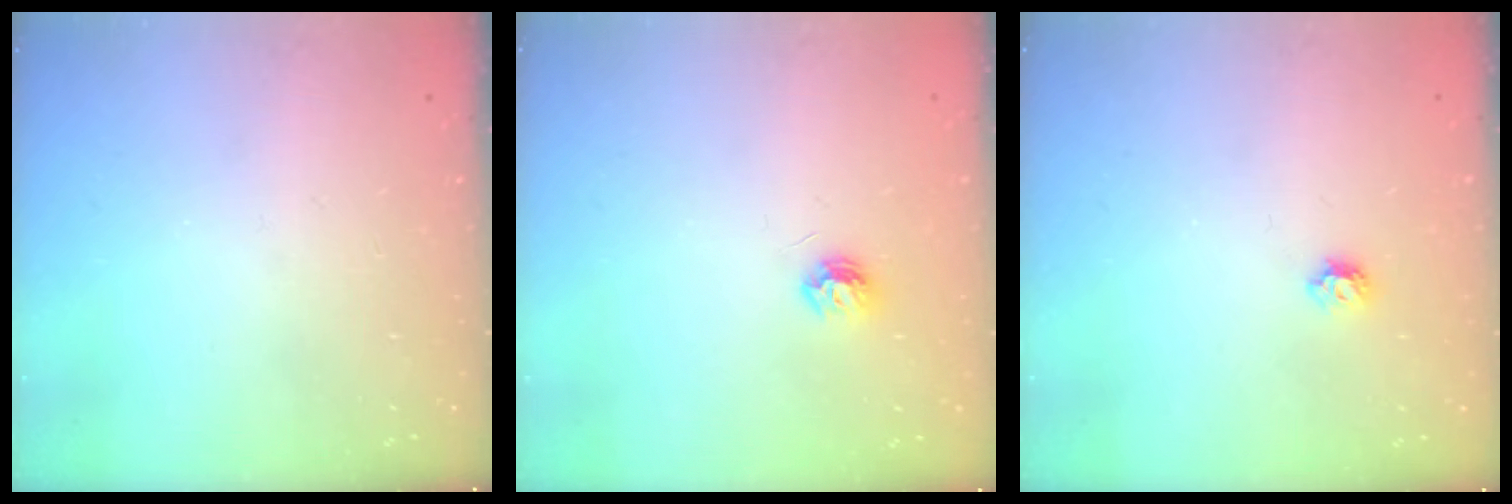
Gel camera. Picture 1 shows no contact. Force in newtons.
{"total": 5.7, "press": 5.6, "slide": 0.7}
{"total": 4.9, "press": 4.9, "slide": 0.8}